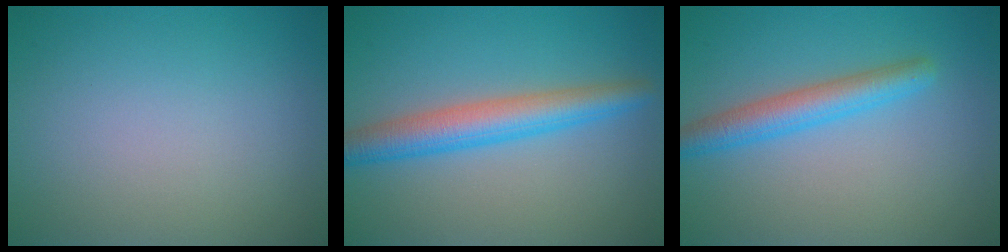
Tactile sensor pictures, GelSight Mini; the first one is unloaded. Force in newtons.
{"total": 4.7, "press": 4.7, "slide": 0.2}
{"total": 3.6, "press": 3.6, "slide": 0.0}